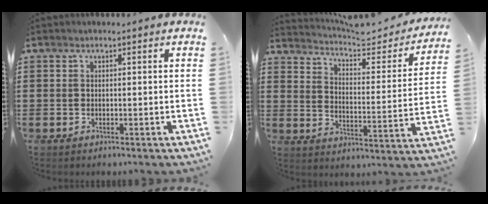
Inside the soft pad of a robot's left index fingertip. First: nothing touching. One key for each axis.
{"total": 4.5, "fx": 4.1, "fy": 0.7, "fz": 1.6, "tx": -0.047, "ty": -0.030, "tz": 0.062}